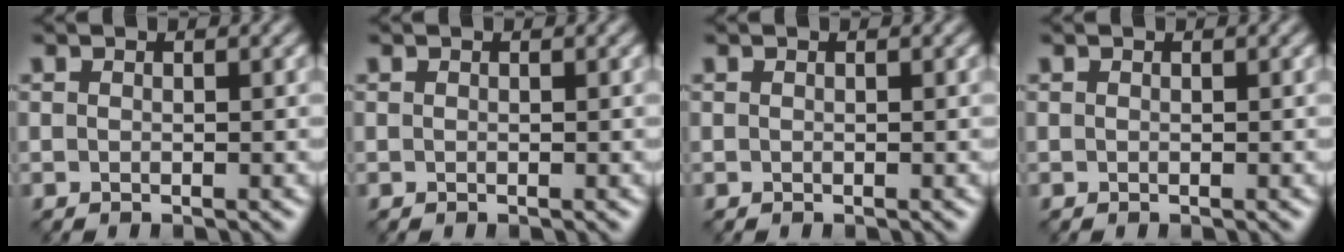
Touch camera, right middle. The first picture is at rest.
{"total": 0.0}
{"total": 0.0}
{"total": 0.0}